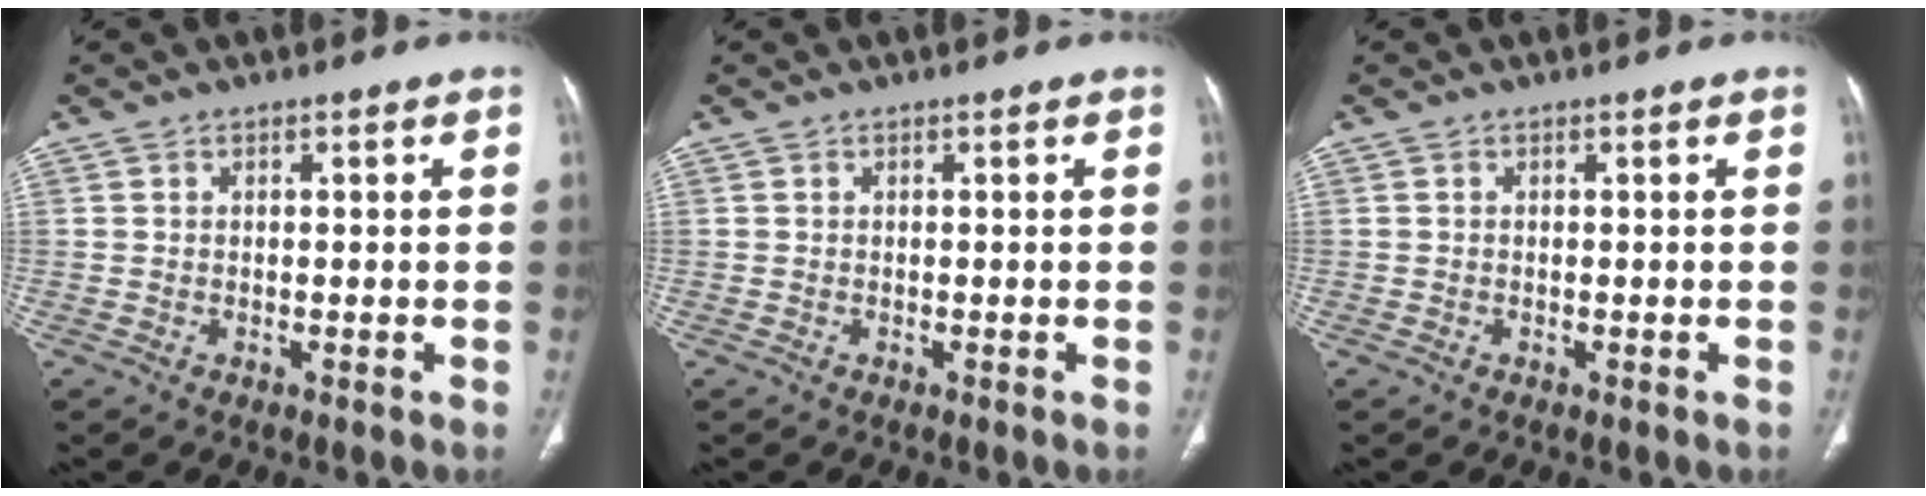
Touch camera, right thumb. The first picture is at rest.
{"total": 0.0}
{"total": 0.0}